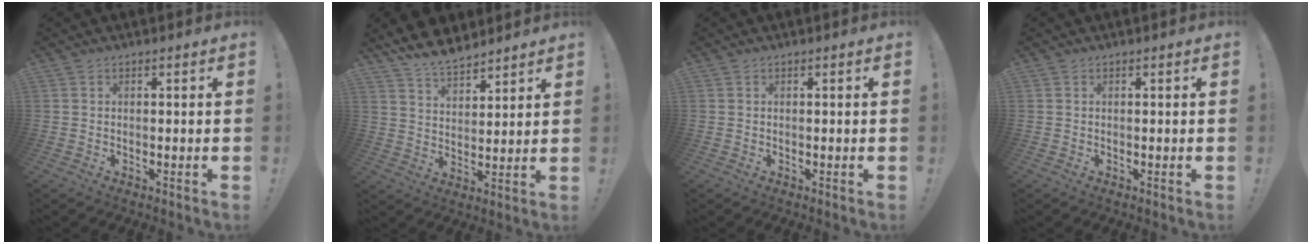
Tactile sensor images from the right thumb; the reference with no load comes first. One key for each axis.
{"total": 9.0, "fx": 7.8, "fy": 3.4, "fz": 2.8, "tx": -0.050, "ty": -0.054, "tz": 0.149}
{"total": 0.0}
{"total": 0.0}